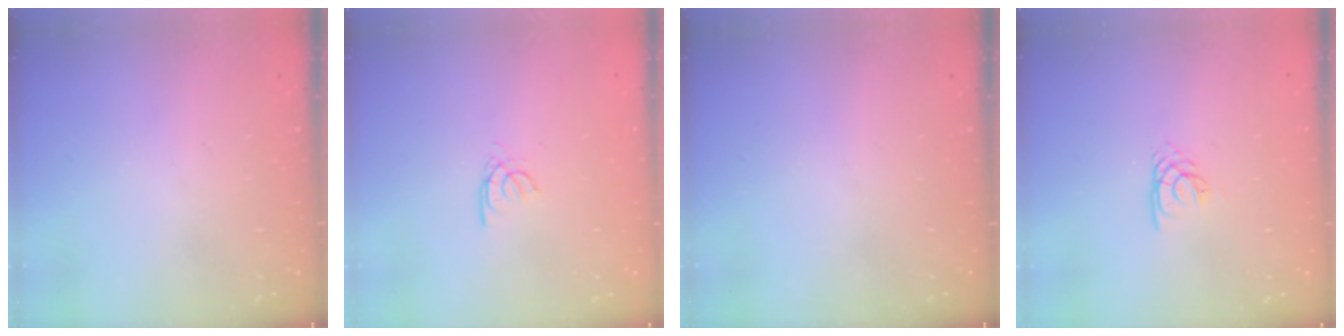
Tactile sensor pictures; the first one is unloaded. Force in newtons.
{"total": 2.4, "press": 2.4, "slide": 0.3}
{"total": 0.0}
{"total": 1.9, "press": 1.9, "slide": 0.2}